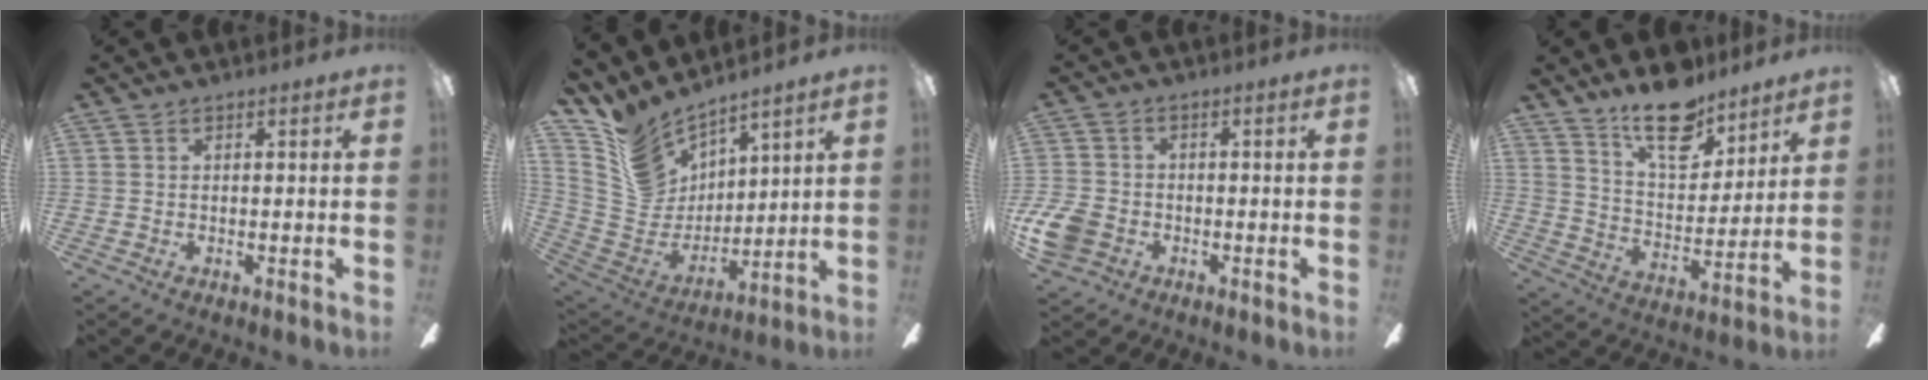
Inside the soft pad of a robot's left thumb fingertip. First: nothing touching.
{"total": 12.5, "force": [10.0, 6.8, 3.3], "torque": [-0.103, -0.075, 0.198]}
{"total": 6.8, "force": [-2.5, 5.3, 3.4], "torque": [-0.087, 0.015, -0.046]}
{"total": 16.0, "force": [12.2, 7.0, 7.6], "torque": [-0.120, -0.074, 0.217]}